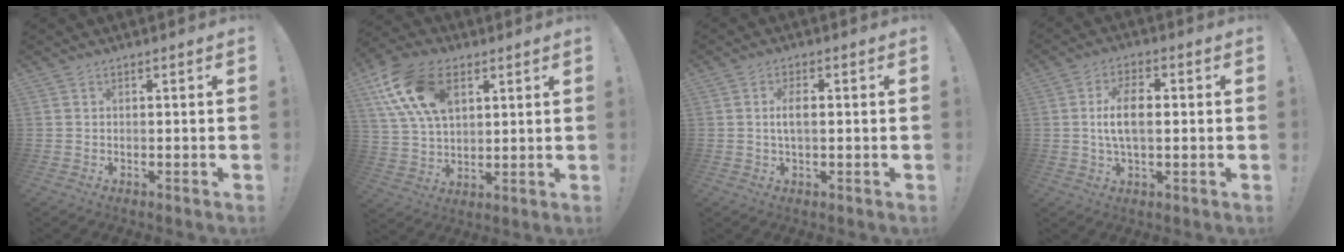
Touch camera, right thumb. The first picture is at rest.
{"total": 18.4, "force": [8.2, 11.4, 11.8], "torque": [-0.219, -0.018, 0.155]}
{"total": 4.0, "force": [0.2, 1.6, 3.7], "torque": [-0.063, 0.005, 0.000]}
{"total": 9.2, "force": [0.4, 4.6, 7.9], "torque": [-0.139, 0.002, 0.007]}